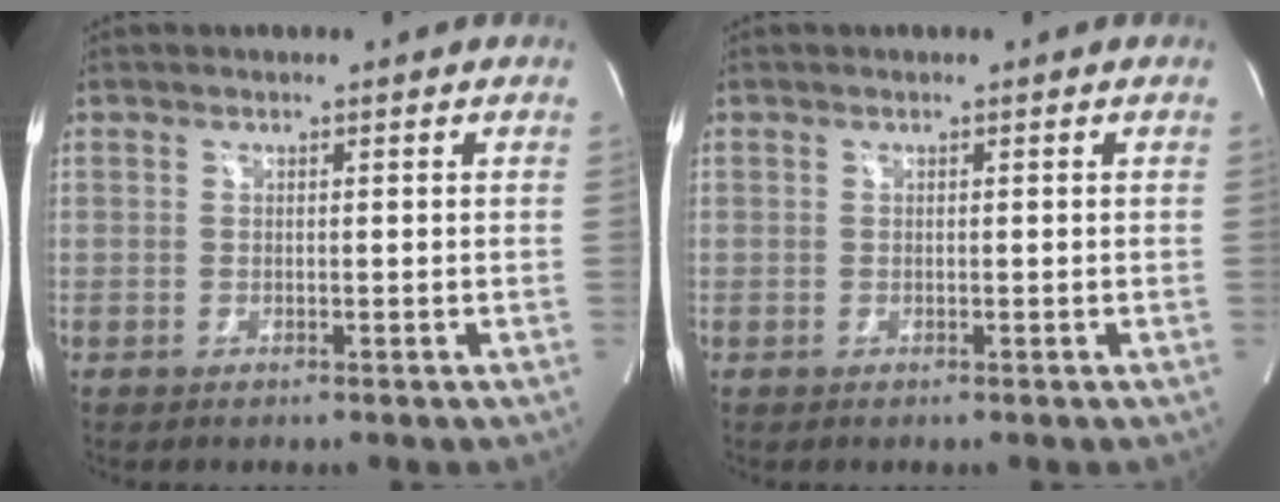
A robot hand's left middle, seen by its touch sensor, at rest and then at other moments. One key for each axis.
{"total": 0.0}